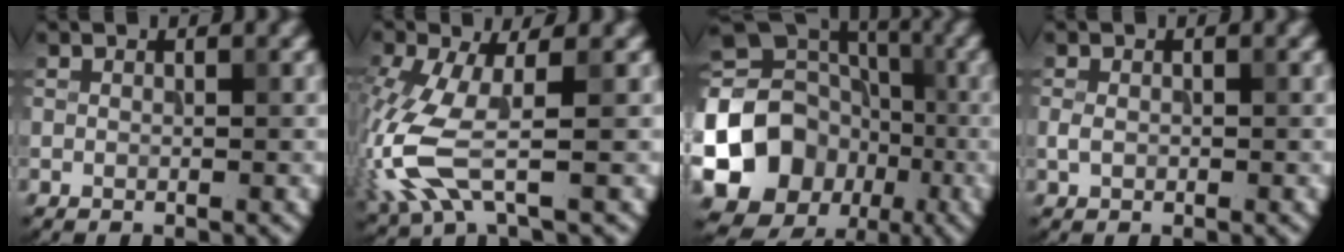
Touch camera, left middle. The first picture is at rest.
{"total": 6.9, "force": [-1.6, 2.6, 6.2], "torque": [-0.175, -0.010, -0.033]}
{"total": 15.5, "force": [-4.2, 13.6, 6.2], "torque": [-0.135, -0.019, -0.089]}
{"total": 1.1, "force": [-0.1, 0.8, 0.7], "torque": [-0.016, 0.000, -0.003]}